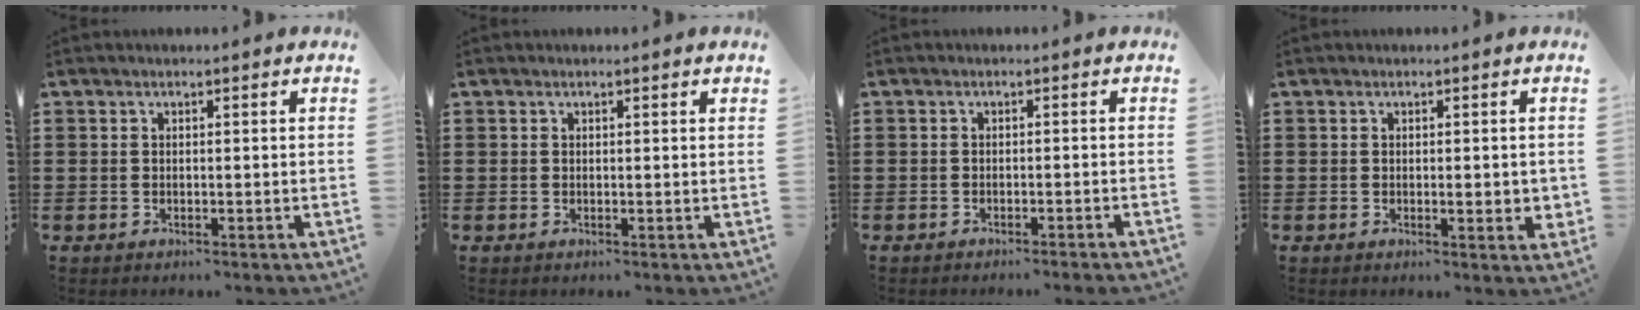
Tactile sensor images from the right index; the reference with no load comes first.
{"total": 0.0}
{"total": 1.1, "force": [-1.0, -0.3, 0.3], "torque": [-0.005, 0.000, -0.020]}
{"total": 1.9, "force": [0.0, 0.5, 1.8], "torque": [-0.033, 0.001, -0.001]}